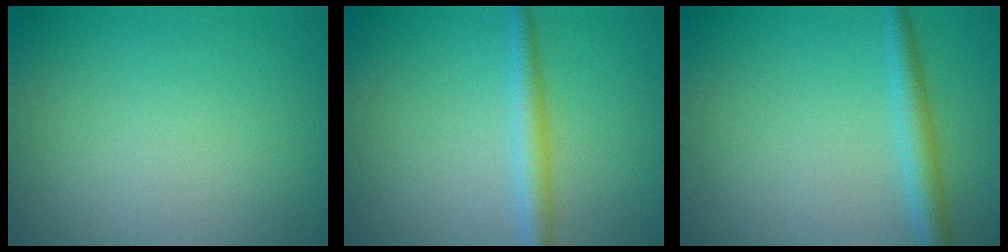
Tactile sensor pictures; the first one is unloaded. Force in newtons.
{"total": 2.5, "press": 2.5, "slide": 0.1}
{"total": 2.4, "press": 2.4, "slide": 0.1}